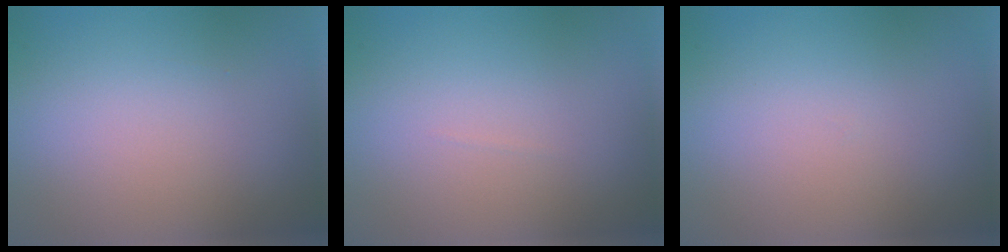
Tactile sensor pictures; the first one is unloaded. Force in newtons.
{"total": 0.0}
{"total": 0.0}